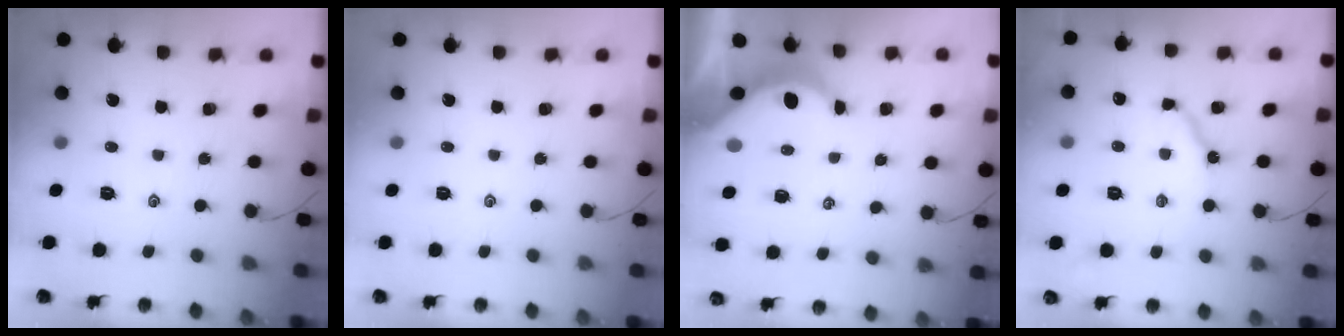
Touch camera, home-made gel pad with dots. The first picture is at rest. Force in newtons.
{"total": 0.0}
{"total": 6.0, "press": 5.9, "slide": 1.0}
{"total": 8.1, "press": 8.1, "slide": 0.8}